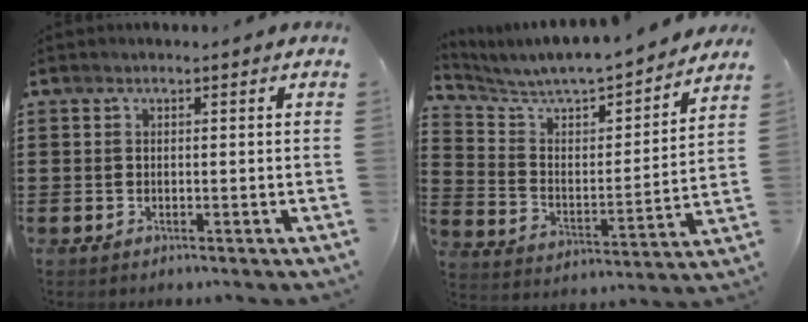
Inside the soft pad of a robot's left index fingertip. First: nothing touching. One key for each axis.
{"total": 5.6, "fx": 5.4, "fy": 0.8, "fz": 1.1, "tx": -0.055, "ty": -0.053, "tz": 0.085}